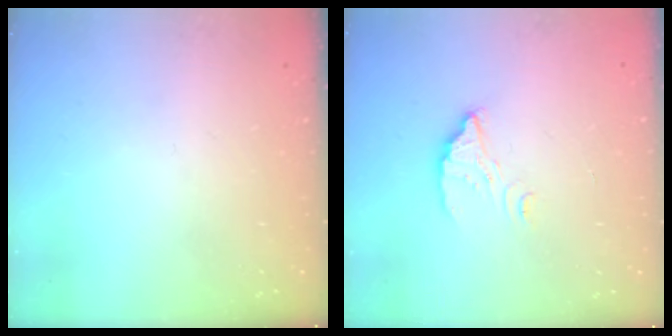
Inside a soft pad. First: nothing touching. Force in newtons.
{"total": 3.4, "press": 3.4, "slide": 0.1}